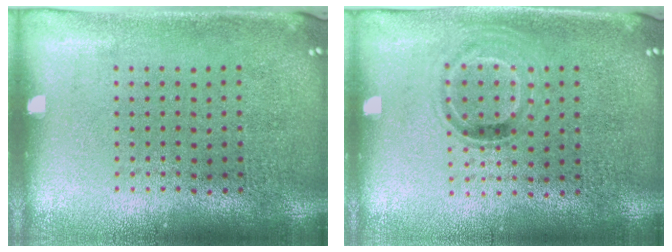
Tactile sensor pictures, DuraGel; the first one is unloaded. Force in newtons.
{"total": 0.9, "press": 0.8, "slide": 0.3}